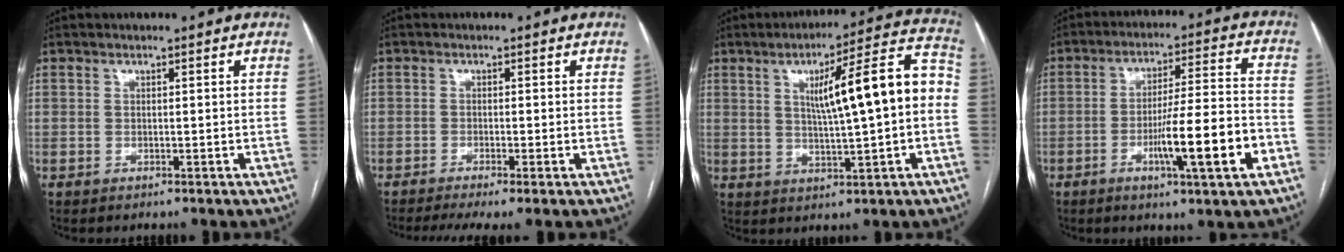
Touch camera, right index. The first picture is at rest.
{"total": 5.9, "force": [-4.2, 0.4, 4.1], "torque": [-0.065, -0.012, -0.069]}
{"total": 14.5, "force": [1.1, 1.2, 14.4], "torque": [-0.208, 0.031, 0.017]}
{"total": 13.2, "force": [-4.9, 0.3, 12.2], "torque": [-0.198, -0.003, -0.076]}